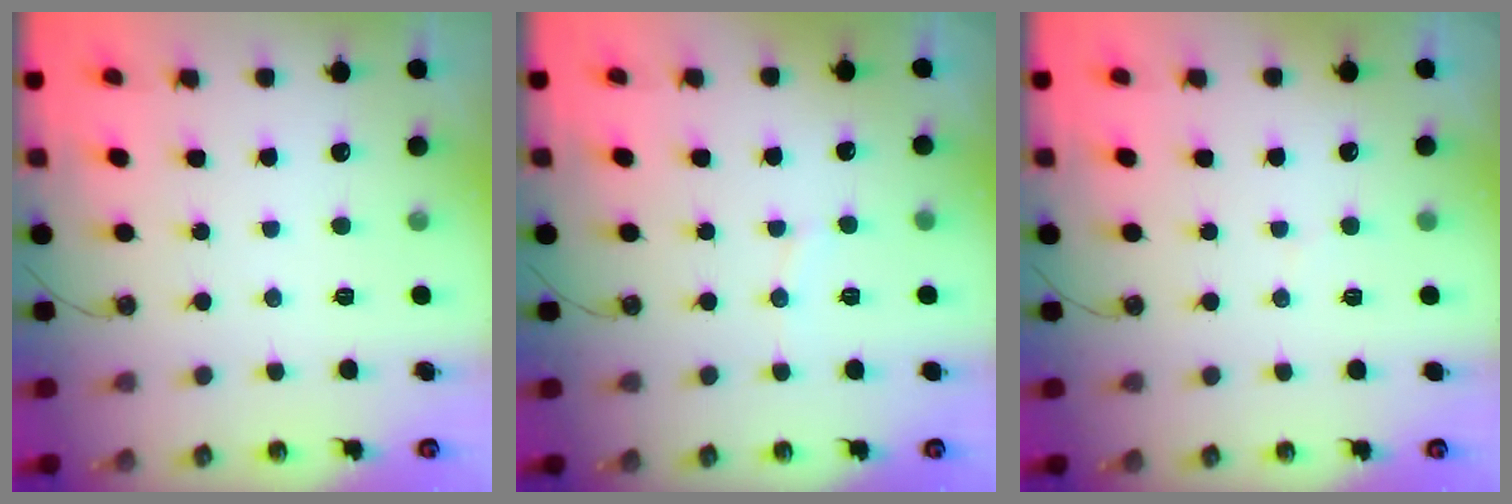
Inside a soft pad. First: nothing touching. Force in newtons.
{"total": 3.4, "press": 3.4, "slide": 0.4}
{"total": 3.0, "press": 3.0, "slide": 0.3}